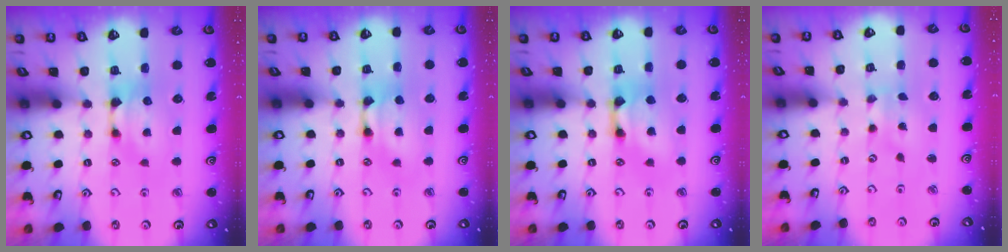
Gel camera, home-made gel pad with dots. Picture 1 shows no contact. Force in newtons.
{"total": 2.1, "press": 2.1, "slide": 0.1}
{"total": 3.0, "press": 3.0, "slide": 0.2}
{"total": 4.5, "press": 4.4, "slide": 1.1}